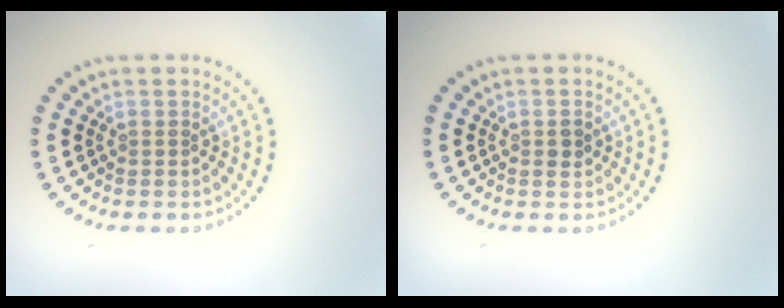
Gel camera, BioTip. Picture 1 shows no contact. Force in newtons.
{"total": 1.0, "press": 1.0, "slide": 0.1}